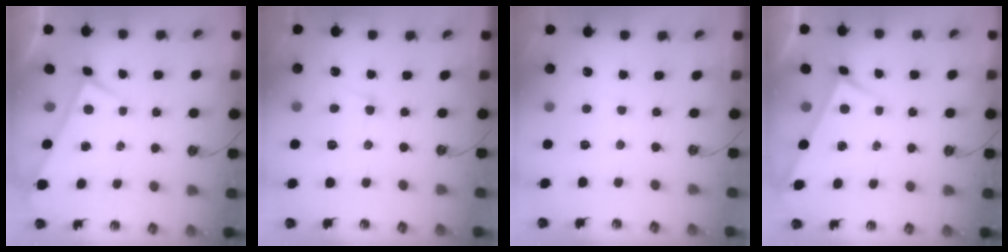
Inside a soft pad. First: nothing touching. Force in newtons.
{"total": 4.8, "press": 4.8, "slide": 0.6}
{"total": 0.9, "press": 0.5, "slide": 0.7}
{"total": 3.6, "press": 3.6, "slide": 0.3}